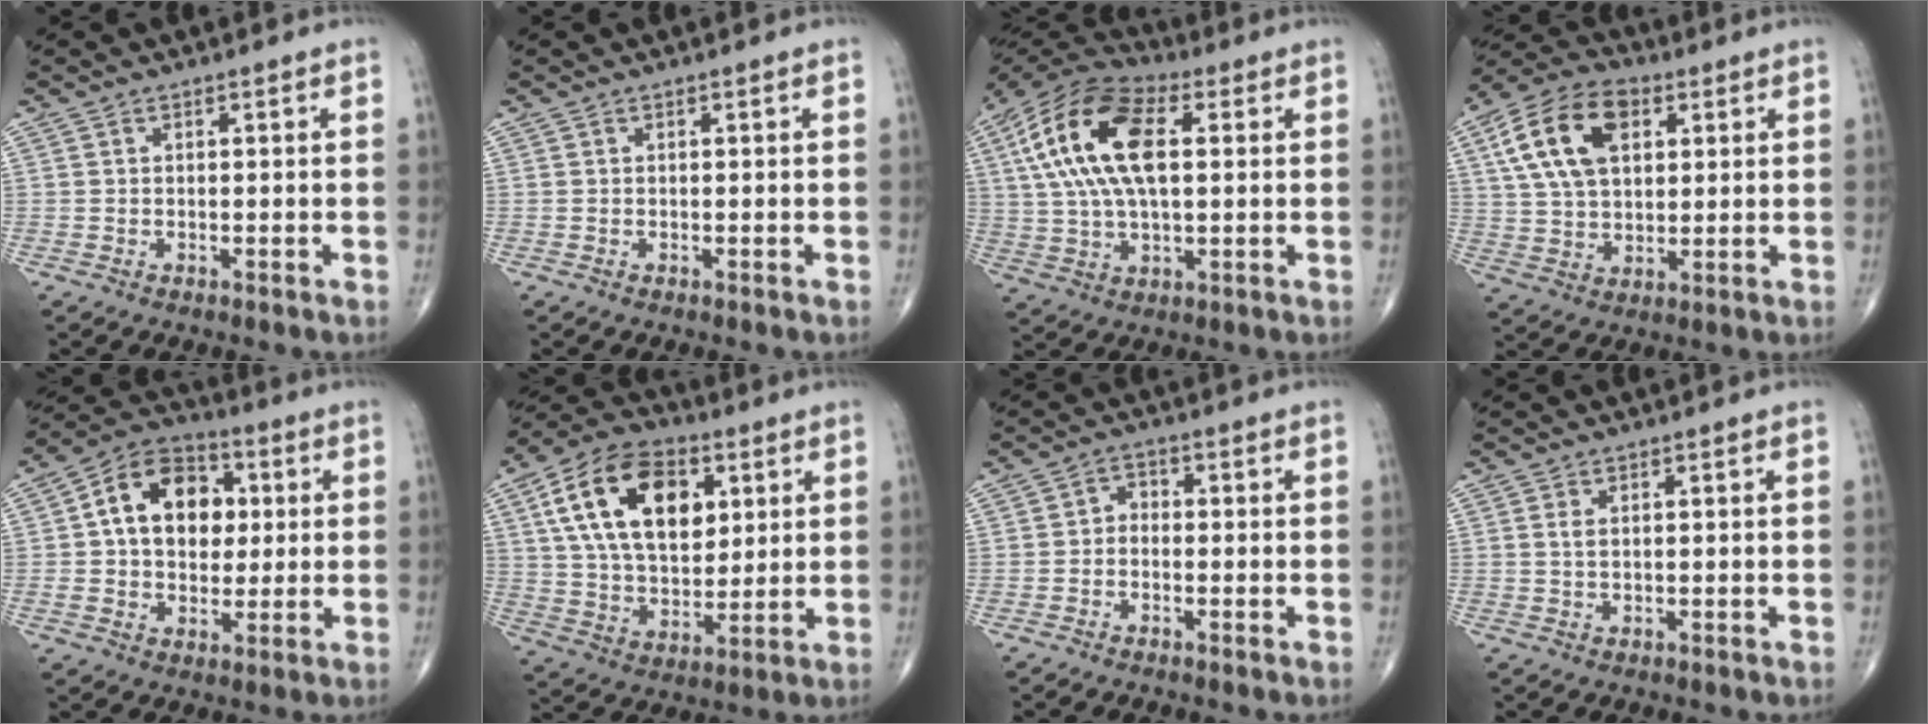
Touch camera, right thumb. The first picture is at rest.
{"total": 0.0}
{"total": 19.1, "force": [4.1, 9.5, 16.0], "torque": [-0.317, 0.015, 0.066]}
{"total": 15.7, "force": [5.2, 9.6, 11.4], "torque": [-0.201, 0.006, 0.094]}
{"total": 15.3, "force": [2.6, 10.8, 10.5], "torque": [-0.129, 0.013, 0.035]}
{"total": 20.5, "force": [6.7, 12.5, 14.8], "torque": [-0.235, -0.011, 0.115]}
{"total": 2.4, "force": [-0.6, 1.9, 1.3], "torque": [-0.007, 0.014, -0.022]}
{"total": 1.3, "force": [0.4, 0.7, 1.1], "torque": [-0.024, 0.003, 0.012]}